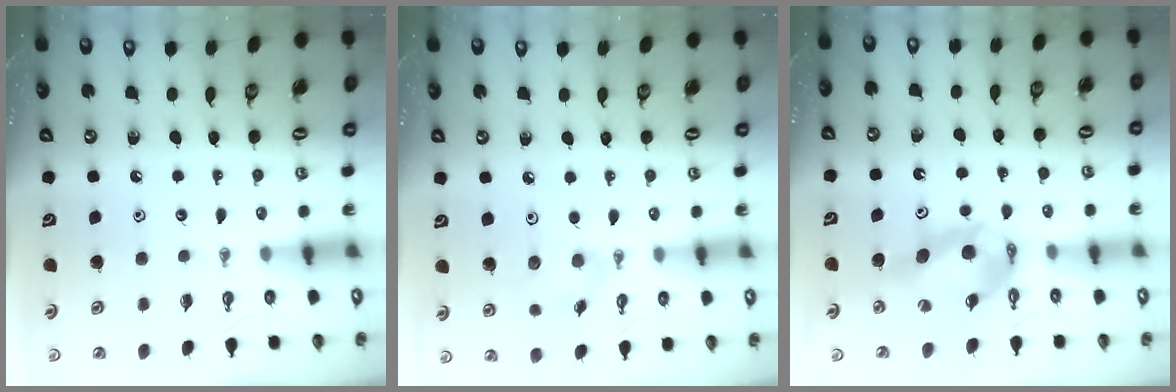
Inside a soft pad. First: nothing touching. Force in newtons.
{"total": 6.2, "press": 6.2, "slide": 0.6}
{"total": 10.5, "press": 10.4, "slide": 1.1}